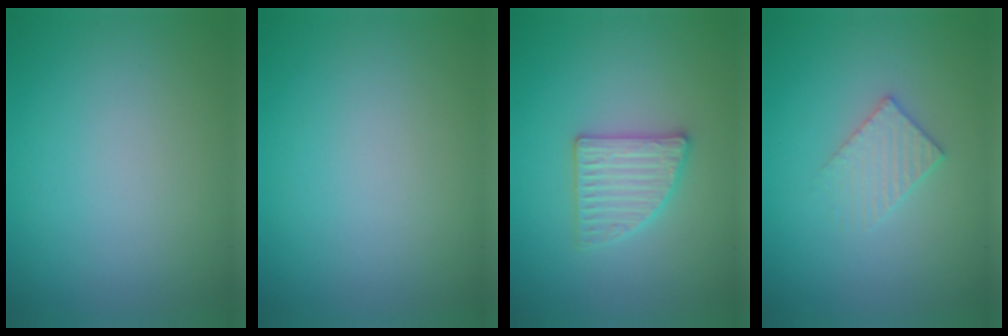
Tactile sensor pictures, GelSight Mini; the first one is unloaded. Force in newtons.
{"total": 0.0}
{"total": 2.8, "press": 2.8, "slide": 0.4}
{"total": 2.1, "press": 2.0, "slide": 0.3}